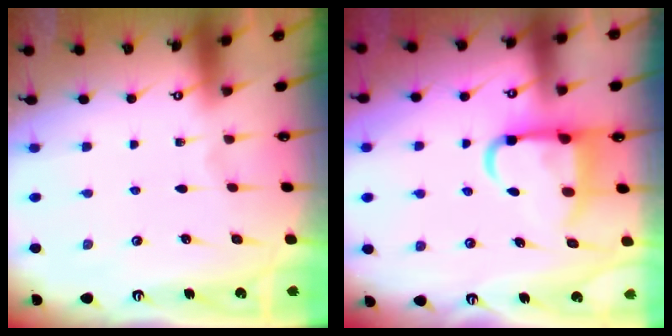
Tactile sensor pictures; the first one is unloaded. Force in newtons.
{"total": 9.8, "press": 9.7, "slide": 1.4}